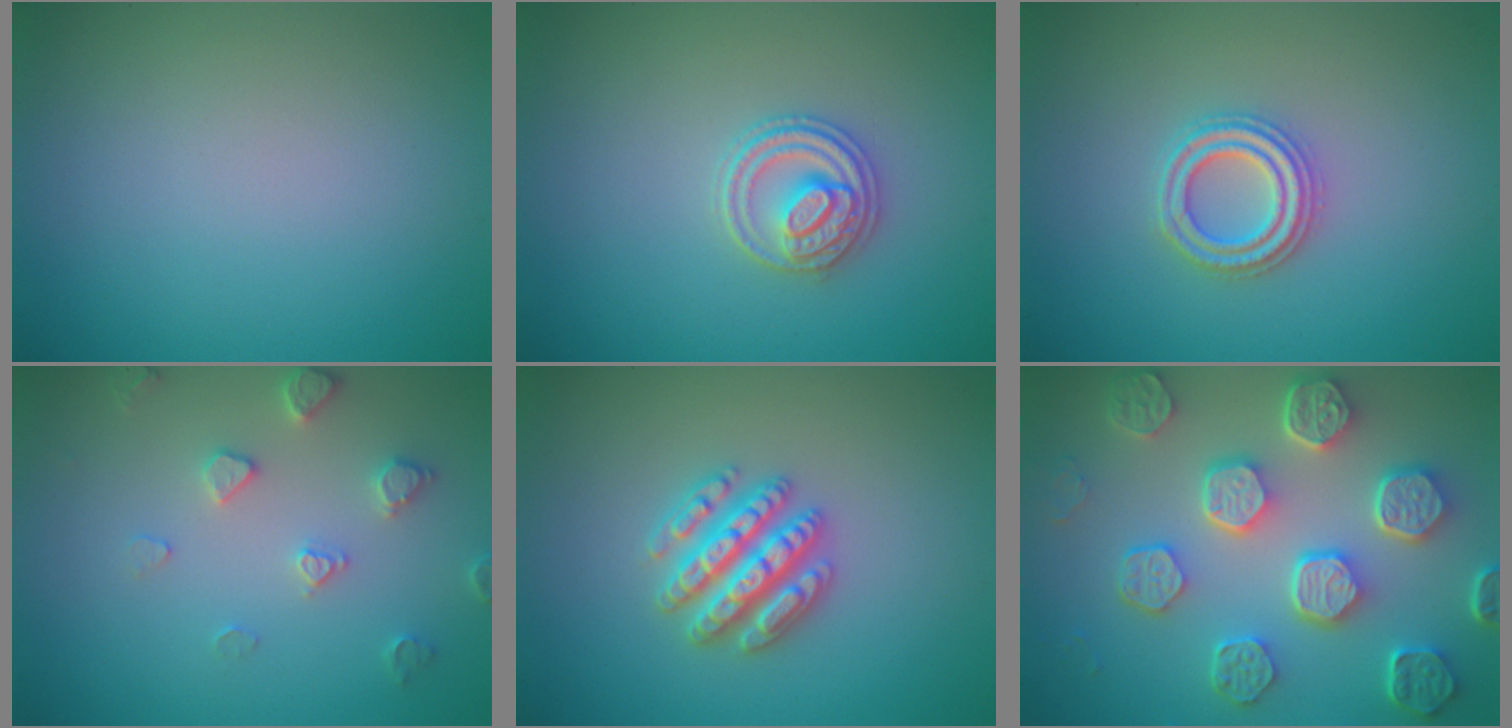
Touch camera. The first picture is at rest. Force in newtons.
{"total": 2.8, "press": 2.7, "slide": 0.6}
{"total": 2.7, "press": 2.7, "slide": 0.5}
{"total": 2.5, "press": 2.4, "slide": 0.5}
{"total": 4.8, "press": 4.7, "slide": 0.8}
{"total": 8.0, "press": 6.1, "slide": 5.2}